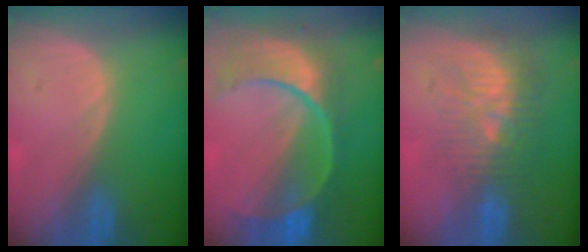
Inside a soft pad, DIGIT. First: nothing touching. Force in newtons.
{"total": 11.2, "press": 9.4, "slide": 6.1}
{"total": 10.3, "press": 8.9, "slide": 5.2}